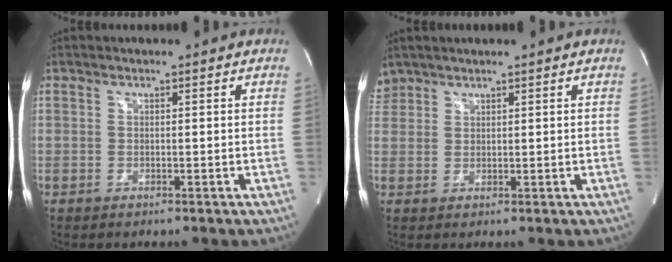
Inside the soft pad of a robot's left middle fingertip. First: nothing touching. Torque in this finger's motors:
{"motor_torque": [-0.05, -0.30, -0.11, -0.08]}